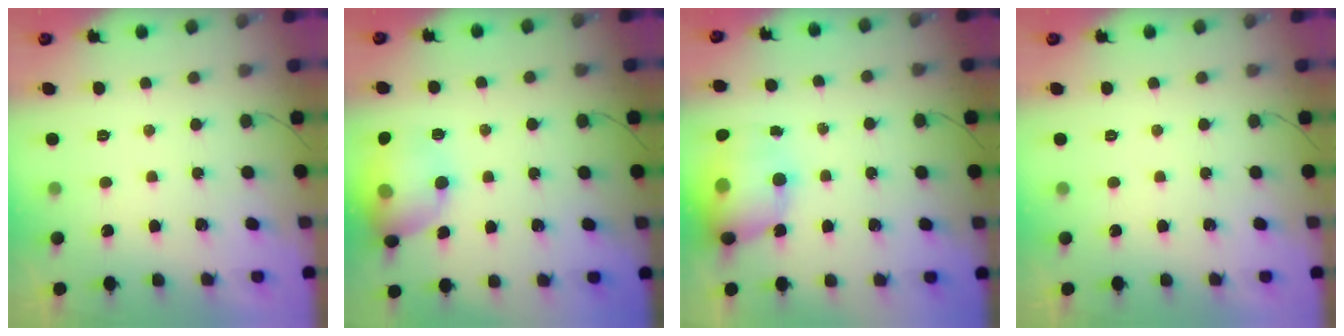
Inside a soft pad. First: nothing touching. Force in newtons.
{"total": 15.2, "press": 14.6, "slide": 4.1}
{"total": 14.5, "press": 14.1, "slide": 3.3}
{"total": 0.0}